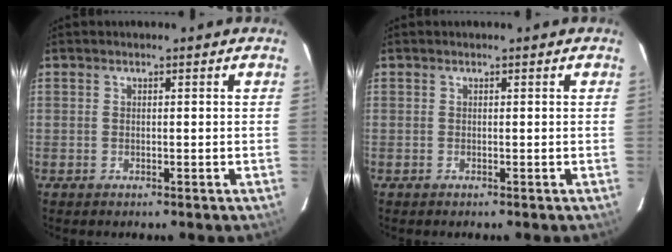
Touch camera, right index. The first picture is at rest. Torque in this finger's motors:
{"motor_torque": [0.14, 0.09, 0.09, 0.01]}